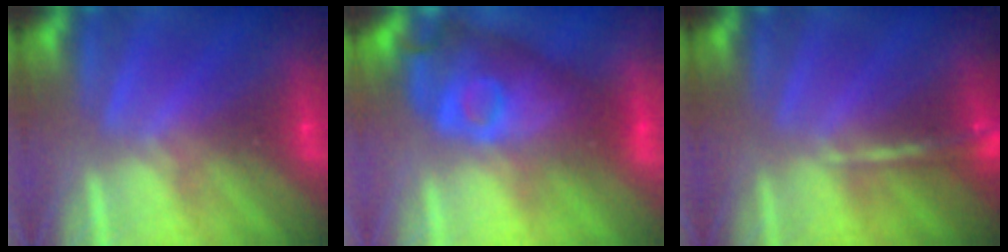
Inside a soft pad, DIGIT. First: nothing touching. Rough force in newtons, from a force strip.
{"total": 4.5}
{"total": 2.4}